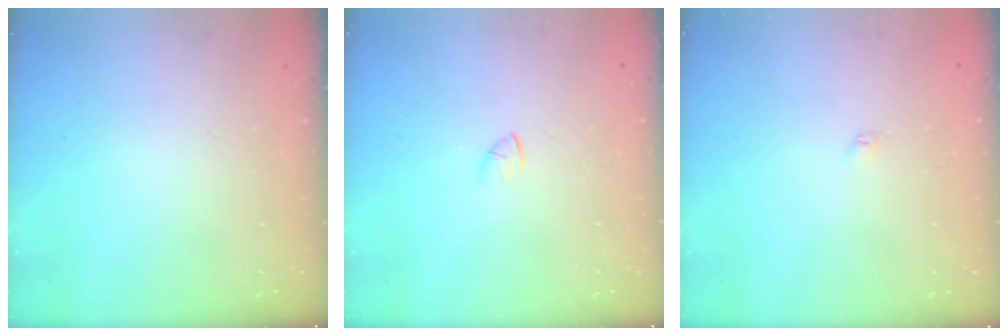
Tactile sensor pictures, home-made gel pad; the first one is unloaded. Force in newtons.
{"total": 1.5, "press": 1.4, "slide": 0.4}
{"total": 2.0, "press": 1.9, "slide": 0.4}